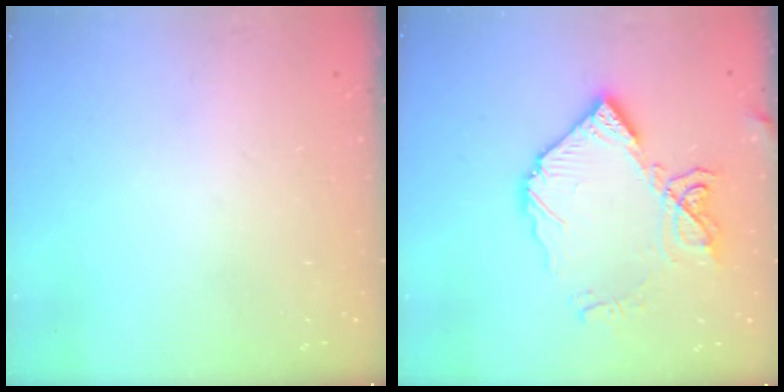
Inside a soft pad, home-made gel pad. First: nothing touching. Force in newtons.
{"total": 13.7, "press": 13.7, "slide": 0.5}